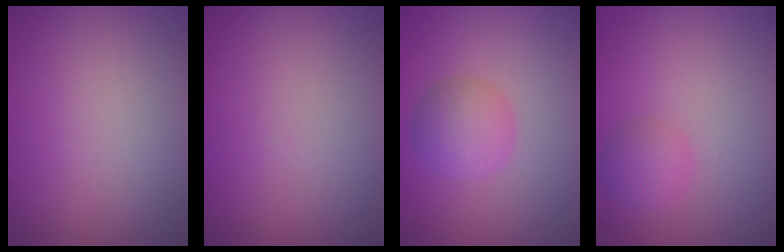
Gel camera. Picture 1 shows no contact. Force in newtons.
{"total": 0.0}
{"total": 2.9, "press": 2.9, "slide": 0.1}
{"total": 1.8, "press": 1.8, "slide": 0.1}